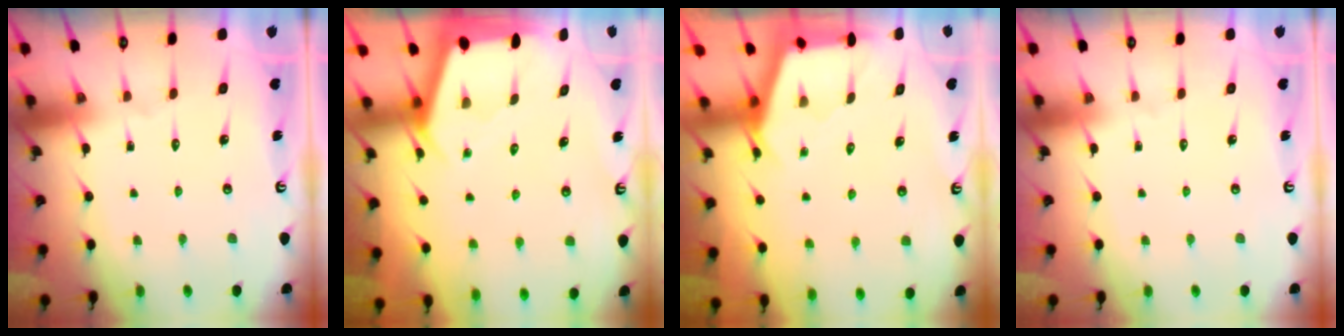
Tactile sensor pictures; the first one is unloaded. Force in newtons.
{"total": 2.4, "press": 2.4, "slide": 0.3}
{"total": 2.7, "press": 2.7, "slide": 0.3}
{"total": 0.0}